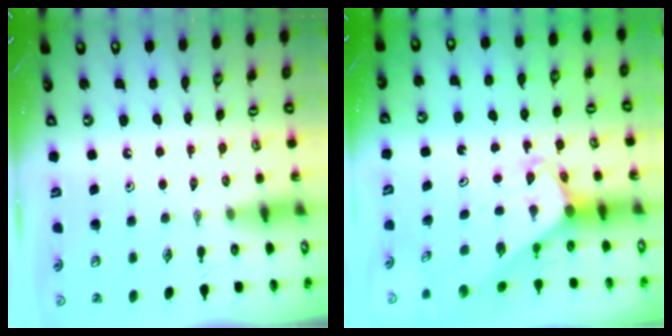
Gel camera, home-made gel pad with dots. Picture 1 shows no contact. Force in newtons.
{"total": 2.5, "press": 2.5, "slide": 0.1}